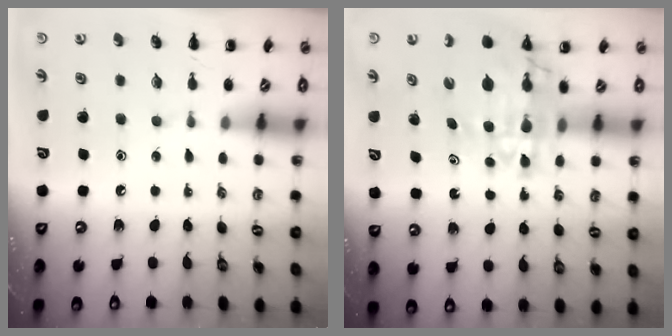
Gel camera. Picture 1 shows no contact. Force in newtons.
{"total": 11.4, "press": 10.9, "slide": 3.4}